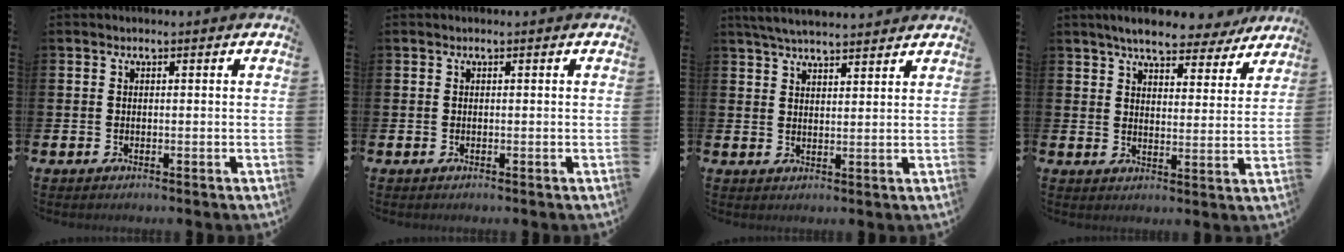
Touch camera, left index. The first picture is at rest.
{"total": 0.0}
{"total": 4.4, "force": [4.3, 0.5, 1.0], "torque": [-0.030, -0.014, 0.078]}
{"total": 6.6, "force": [6.2, 1.2, 2.0], "torque": [-0.052, -0.033, 0.108]}